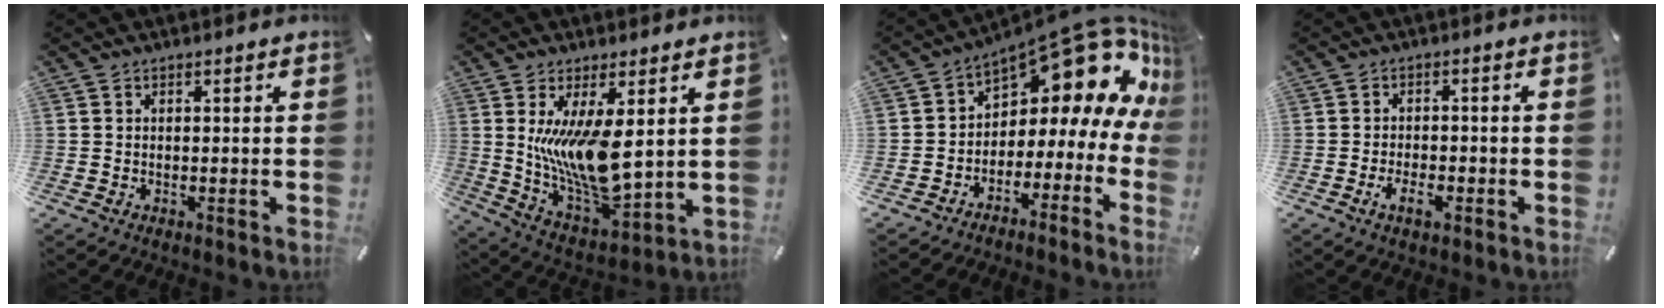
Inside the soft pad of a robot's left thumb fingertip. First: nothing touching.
{"total": 14.0, "force": [4.0, 4.8, 12.5], "torque": [-0.260, -0.046, 0.071]}
{"total": 13.0, "force": [8.7, 6.2, 7.4], "torque": [-0.101, -0.078, 0.141]}
{"total": 4.2, "force": [-2.0, 1.9, 3.1], "torque": [-0.063, 0.006, -0.038]}